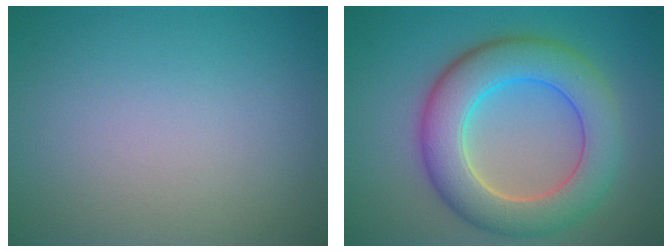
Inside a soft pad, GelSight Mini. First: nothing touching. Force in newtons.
{"total": 8.1, "press": 8.1, "slide": 0.4}